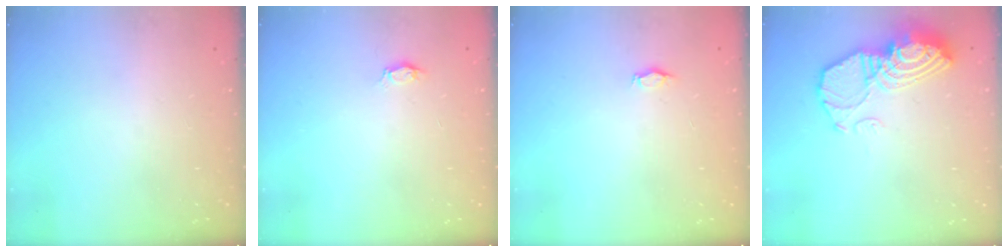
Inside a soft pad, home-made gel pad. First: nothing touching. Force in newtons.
{"total": 3.0, "press": 2.9, "slide": 0.3}
{"total": 2.9, "press": 2.9, "slide": 0.5}
{"total": 14.3, "press": 14.2, "slide": 1.4}